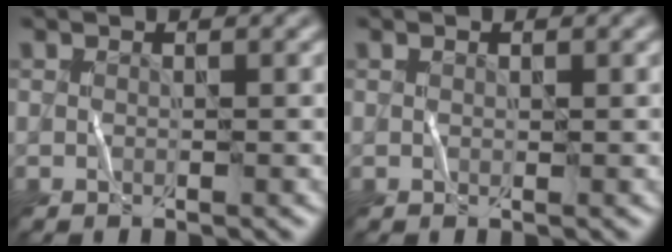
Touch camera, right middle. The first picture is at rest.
{"total": 0.0}